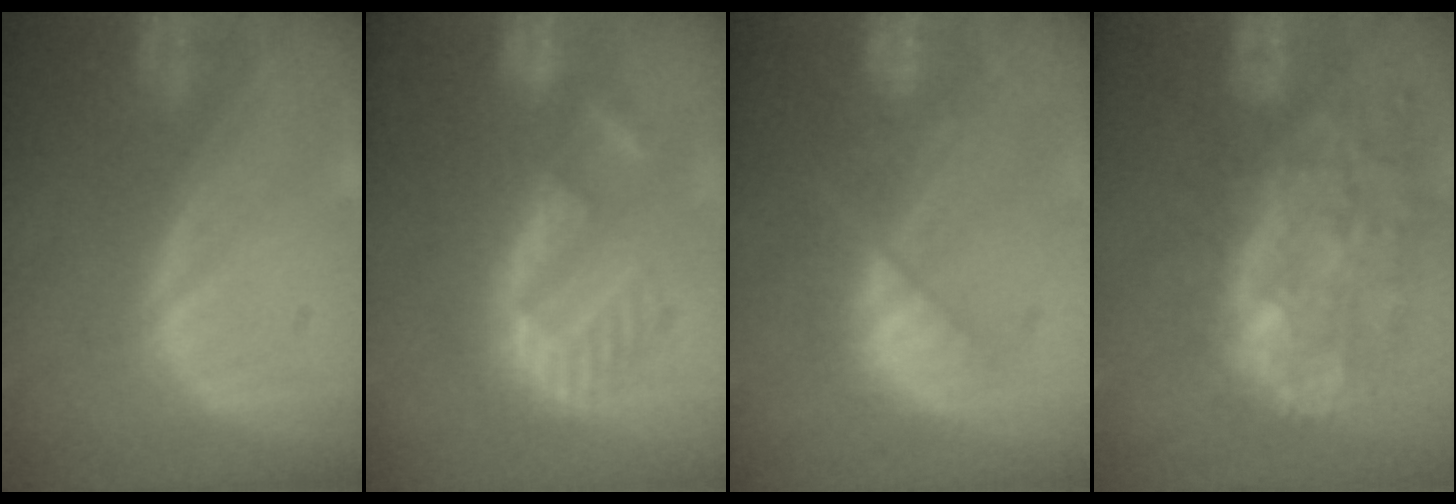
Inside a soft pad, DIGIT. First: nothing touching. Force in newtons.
{"total": 9.0, "press": 8.4, "slide": 3.2}
{"total": 7.5, "press": 7.3, "slide": 2.0}
{"total": 12.2, "press": 11.1, "slide": 5.1}